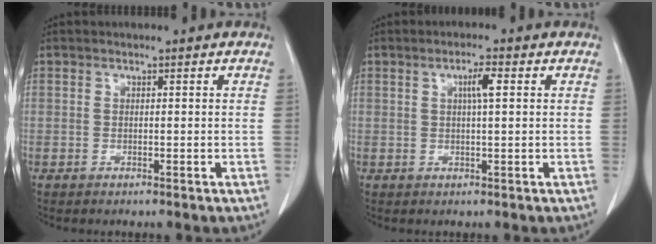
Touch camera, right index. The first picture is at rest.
{"total": 3.1, "force": [0.9, 0.3, 2.9], "torque": [-0.051, 0.003, 0.014]}